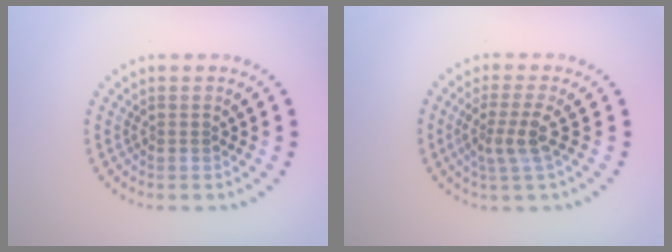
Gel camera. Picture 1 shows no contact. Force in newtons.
{"total": 2.6, "press": 2.0, "slide": 1.7}